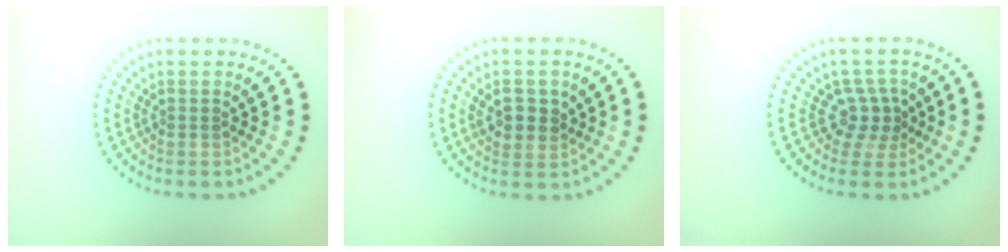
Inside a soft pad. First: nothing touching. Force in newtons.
{"total": 2.3, "press": 2.2, "slide": 0.6}
{"total": 2.5, "press": 1.8, "slide": 1.7}